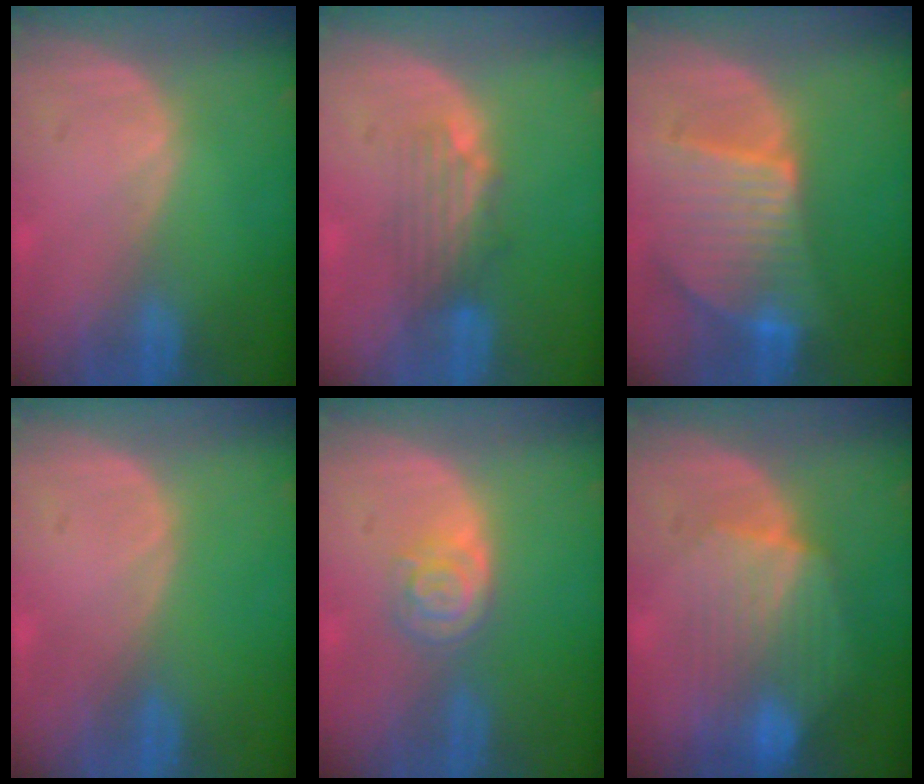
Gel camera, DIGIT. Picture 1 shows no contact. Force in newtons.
{"total": 3.7, "press": 3.7, "slide": 0.4}
{"total": 9.4, "press": 8.2, "slide": 4.6}
{"total": 0.0}
{"total": 4.1, "press": 3.8, "slide": 1.6}
{"total": 8.4, "press": 8.0, "slide": 2.3}